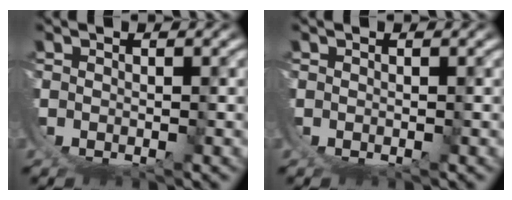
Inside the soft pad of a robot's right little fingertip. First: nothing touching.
{"total": 0.0}